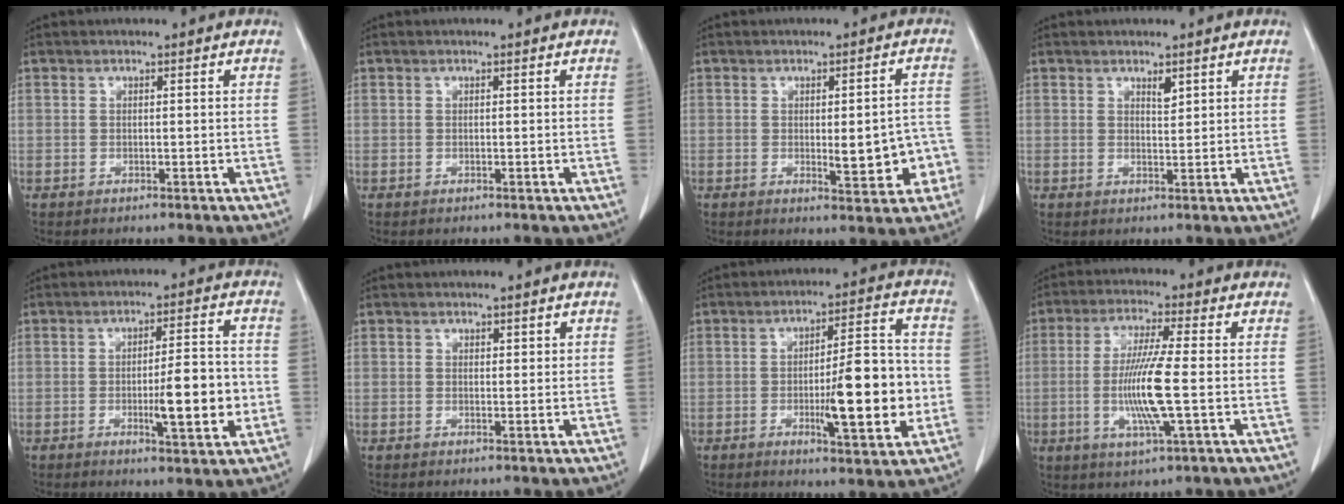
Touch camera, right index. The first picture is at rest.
{"total": 0.0}
{"total": 7.4, "force": [-1.7, 2.4, 6.8], "torque": [-0.080, 0.008, -0.014]}
{"total": 1.5, "force": [1.0, 0.4, 1.0], "torque": [-0.016, -0.005, 0.018]}
{"total": 9.1, "force": [-1.9, 1.4, 8.8], "torque": [-0.129, 0.000, -0.025]}
{"total": 1.2, "force": [0.7, 0.6, 0.7], "torque": [-0.005, -0.001, 0.008]}
{"total": 13.2, "force": [-2.4, 2.4, 12.8], "torque": [-0.189, 0.006, -0.032]}
{"total": 9.8, "force": [-1.3, -0.2, 9.7], "torque": [-0.196, -0.010, -0.029]}